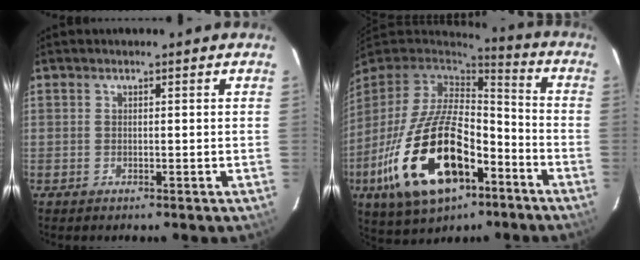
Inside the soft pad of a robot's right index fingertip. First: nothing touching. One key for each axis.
{"total": 25.5, "fx": -11.0, "fy": 12.8, "fz": 19.0, "tx": -0.396, "ty": -0.025, "tz": -0.176}